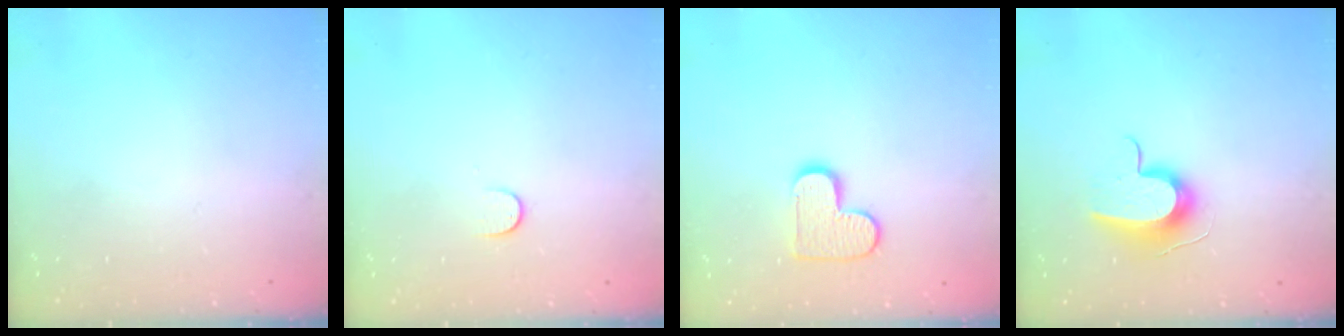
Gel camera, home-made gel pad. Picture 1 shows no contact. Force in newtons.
{"total": 5.0, "press": 5.0, "slide": 0.5}
{"total": 9.8, "press": 9.8, "slide": 0.6}
{"total": 10.8, "press": 10.8, "slide": 0.2}